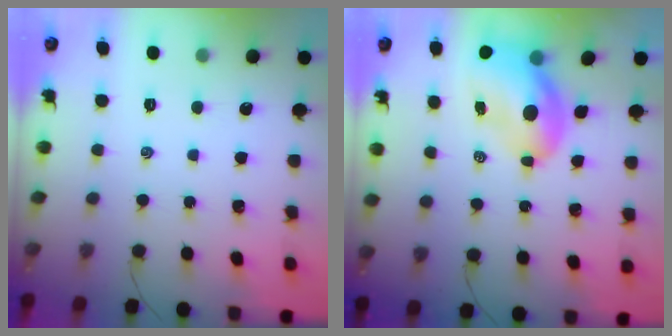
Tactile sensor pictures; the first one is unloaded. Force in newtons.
{"total": 8.3, "press": 8.0, "slide": 2.2}